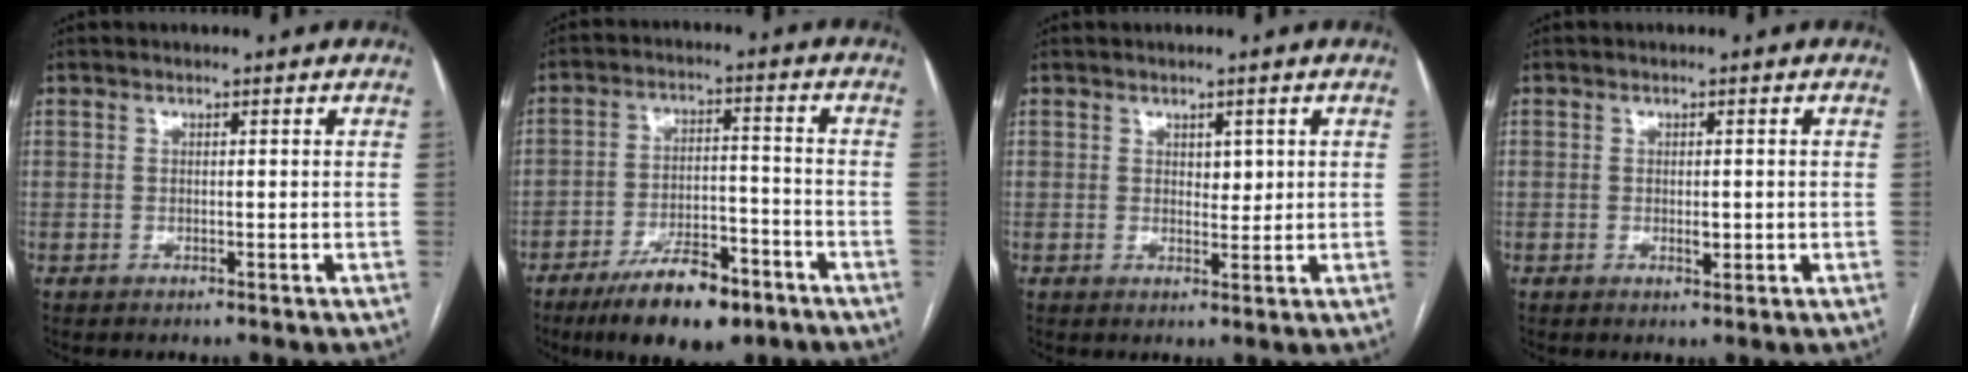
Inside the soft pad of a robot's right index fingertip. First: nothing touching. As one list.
[{"total": 12.1, "force": [-8.1, 4.1, 8.0], "torque": [-0.131, -0.001, -0.133]}, {"total": 2.0, "force": [0.7, 1.2, 1.5], "torque": [-0.017, -0.003, 0.012]}, {"total": 1.8, "force": [-0.2, 0.7, 1.6], "torque": [-0.026, -0.002, -0.001]}]